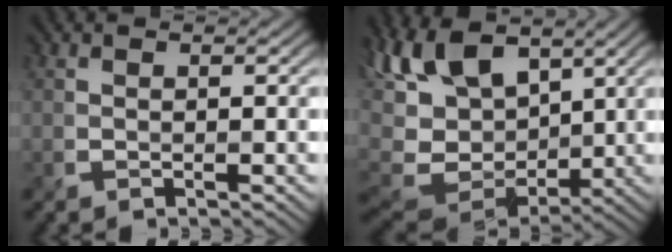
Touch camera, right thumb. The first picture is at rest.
{"total": 13.7, "force": [2.8, 7.9, 10.8], "torque": [-0.257, -0.001, 0.048]}